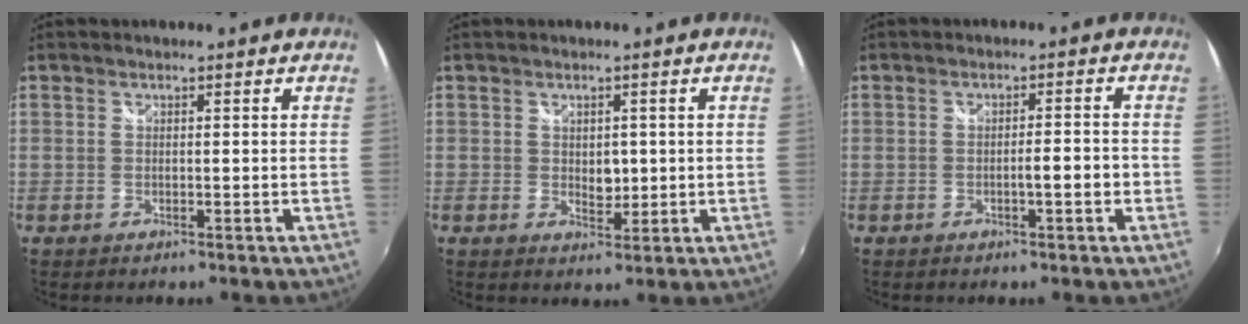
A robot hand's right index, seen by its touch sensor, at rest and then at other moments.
{"total": 3.0, "force": [0.2, 2.2, 2.0], "torque": [-0.028, -0.003, 0.005]}
{"total": 3.0, "force": [-1.1, 0.3, 2.7], "torque": [-0.044, 0.001, -0.017]}